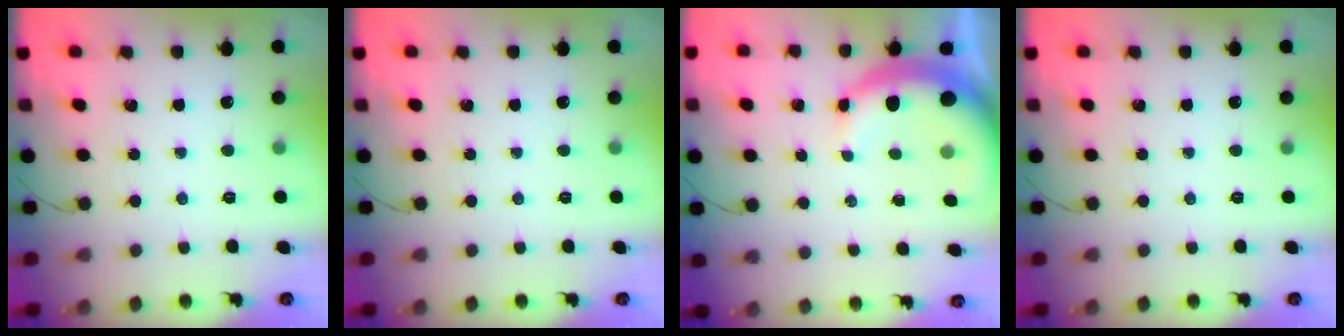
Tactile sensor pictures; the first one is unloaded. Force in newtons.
{"total": 0.0}
{"total": 7.8, "press": 7.7, "slide": 1.4}
{"total": 0.0}